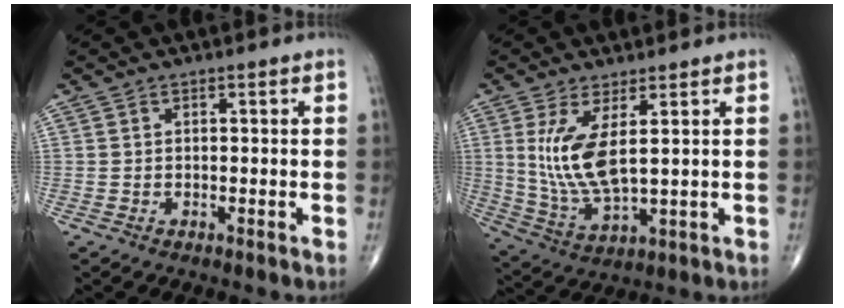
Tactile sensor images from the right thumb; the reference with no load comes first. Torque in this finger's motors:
{"motor_torque": [-0.53, 1.03, 1.05, 0.36, 0.17]}